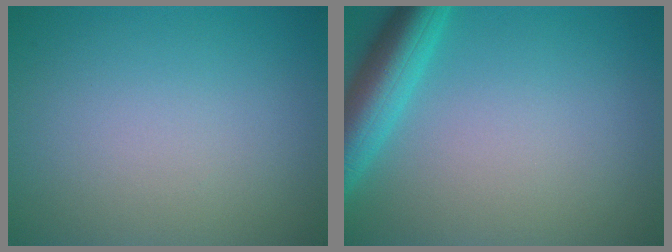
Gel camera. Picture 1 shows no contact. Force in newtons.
{"total": 5.3, "press": 5.3, "slide": 0.3}